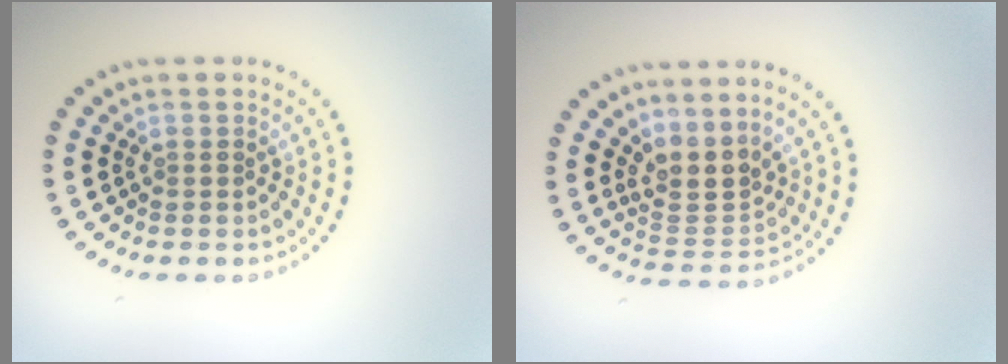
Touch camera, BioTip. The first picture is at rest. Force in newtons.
{"total": 3.1, "press": 2.3, "slide": 2.0}